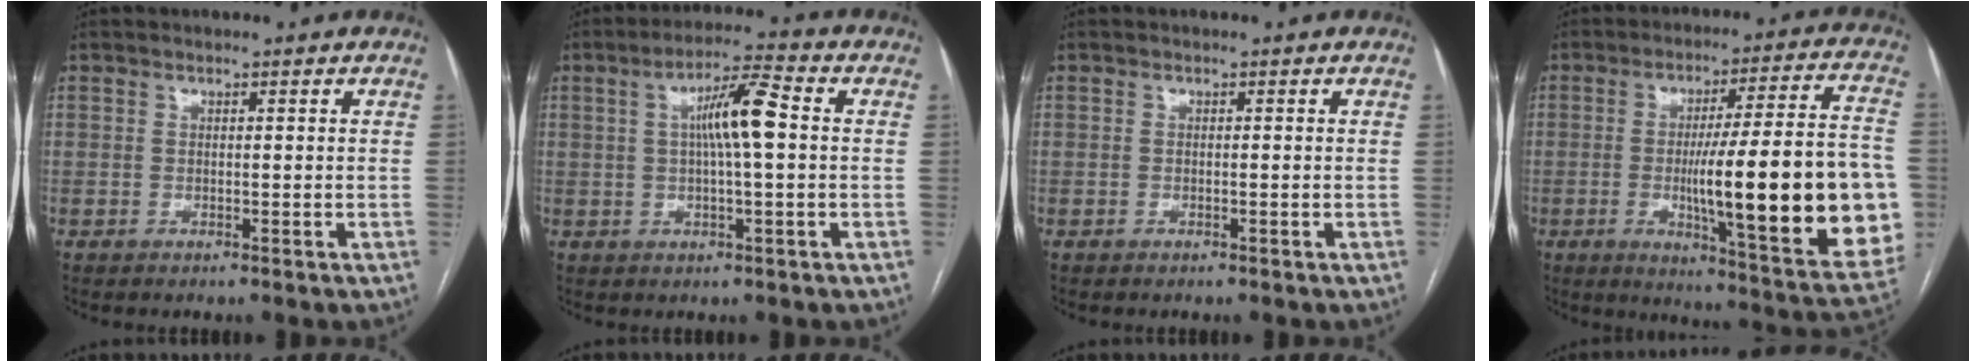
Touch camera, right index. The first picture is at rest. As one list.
[{"total": 7.9, "force": [0.9, 0.7, 7.9], "torque": [-0.142, 0.016, 0.011]}, {"total": 0.0}, {"total": 26.5, "force": [-3.7, 2.3, 26.1], "torque": [-0.291, -0.005, -0.048]}]